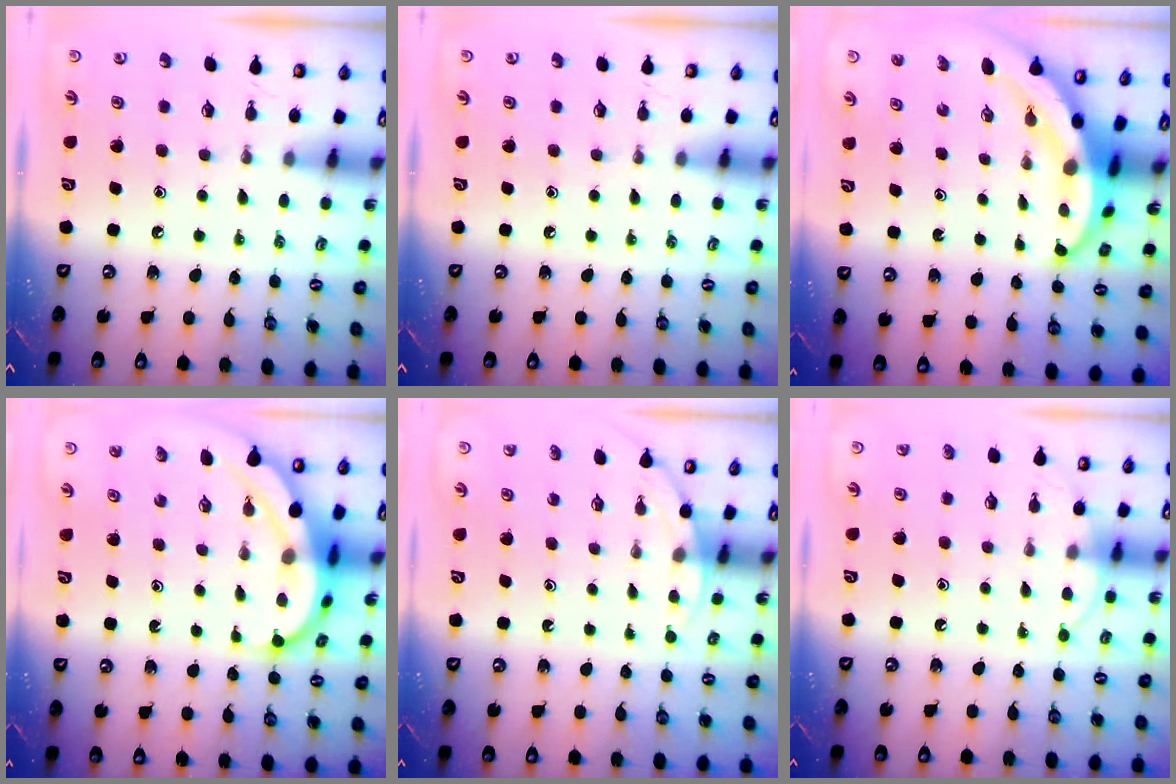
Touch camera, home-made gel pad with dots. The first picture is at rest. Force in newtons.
{"total": 0.0}
{"total": 5.3, "press": 5.2, "slide": 0.7}
{"total": 6.7, "press": 6.7, "slide": 0.7}
{"total": 2.5, "press": 2.5, "slide": 0.1}
{"total": 5.4, "press": 5.4, "slide": 0.5}